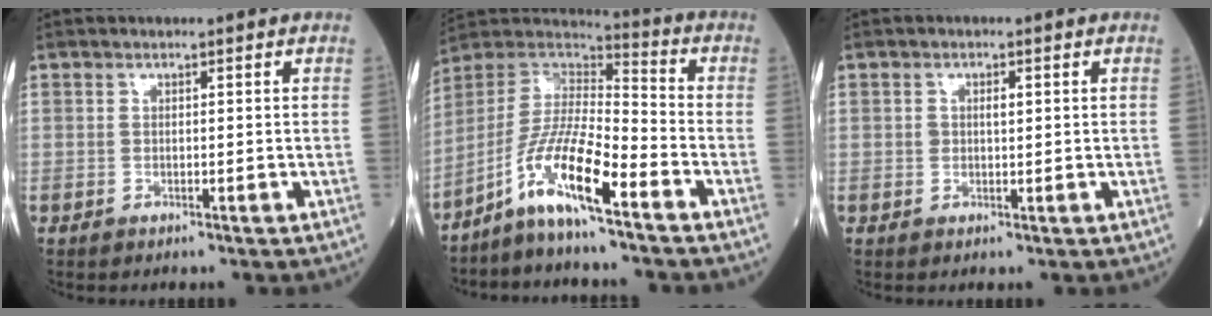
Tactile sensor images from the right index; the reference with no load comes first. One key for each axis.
{"total": 11.2, "fx": -7.0, "fy": 0.9, "fz": 8.8, "tx": -0.176, "ty": 0.002, "tz": -0.140}
{"total": 1.8, "fx": 0.4, "fy": 0.9, "fz": 1.4, "tx": -0.026, "ty": 0.002, "tz": 0.008}